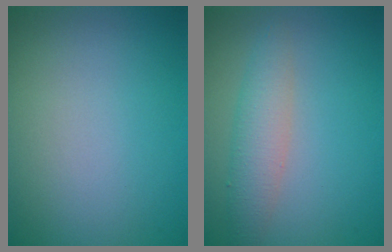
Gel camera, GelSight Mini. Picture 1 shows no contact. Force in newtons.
{"total": 2.9, "press": 2.9, "slide": 0.1}